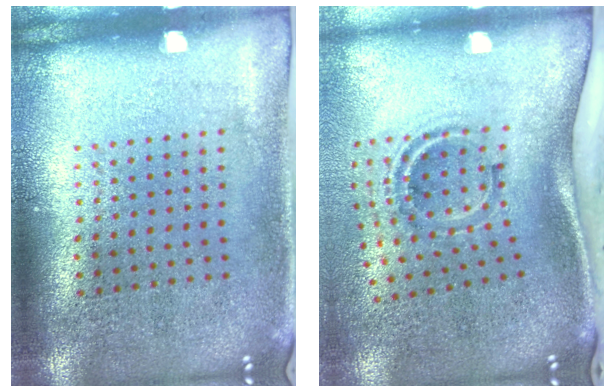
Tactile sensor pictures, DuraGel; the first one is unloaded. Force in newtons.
{"total": 1.9, "press": 1.2, "slide": 1.5}